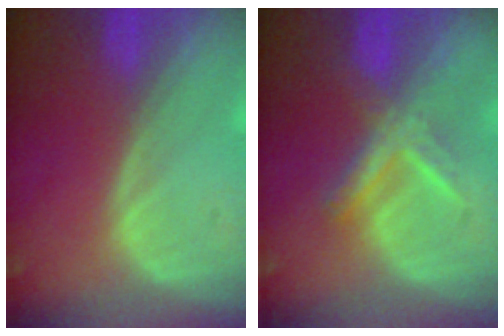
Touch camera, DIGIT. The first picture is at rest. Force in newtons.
{"total": 5.6, "press": 5.6, "slide": 0.1}